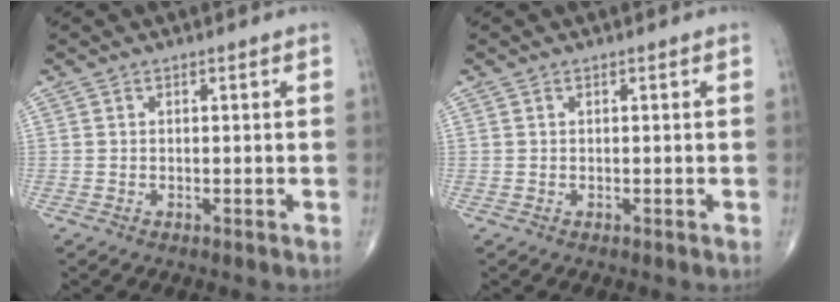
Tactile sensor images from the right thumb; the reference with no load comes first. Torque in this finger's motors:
{"motor_torque": [-0.01, 0.19, -0.23, -0.42, 0.01]}